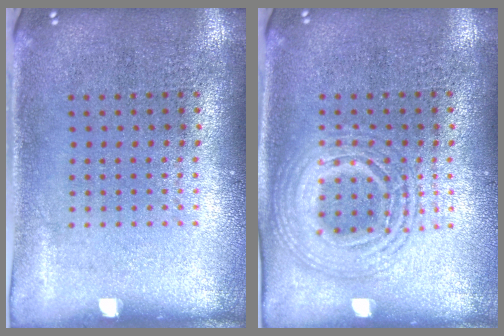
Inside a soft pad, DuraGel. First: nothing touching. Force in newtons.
{"total": 2.6, "press": 2.6, "slide": 0.2}